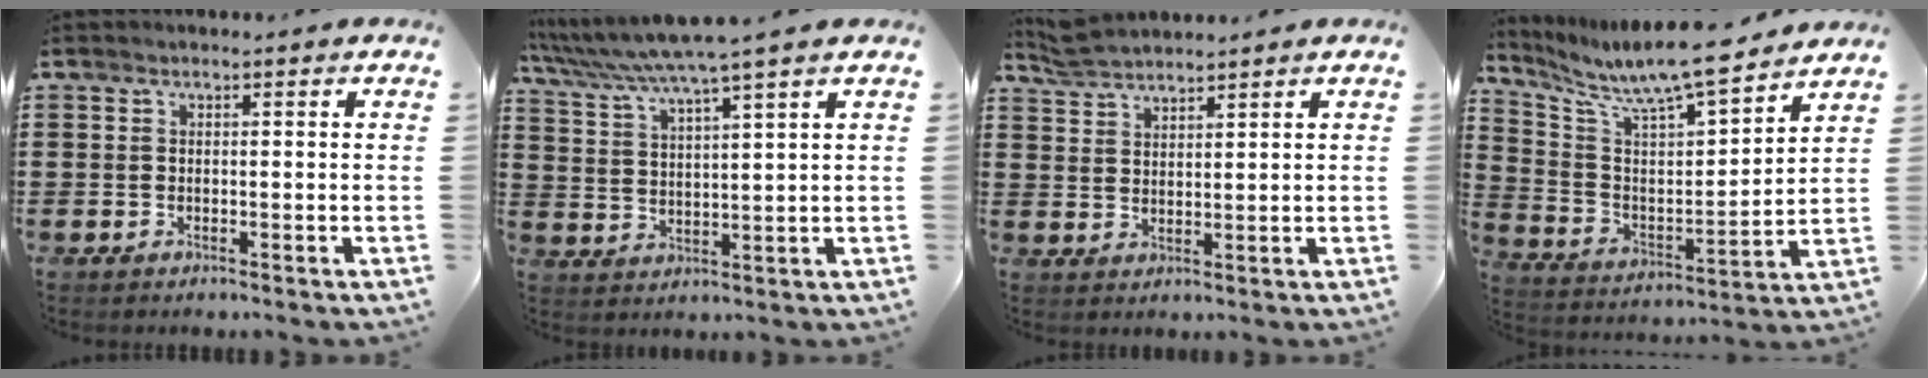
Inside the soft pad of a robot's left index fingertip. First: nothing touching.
{"total": 5.9, "force": [5.0, -1.1, 2.9], "torque": [-0.074, -0.032, 0.082]}
{"total": 4.0, "force": [3.9, 0.6, 0.8], "torque": [-0.027, -0.005, 0.074]}
{"total": 8.6, "force": [8.0, 0.1, 3.2], "torque": [-0.100, -0.062, 0.131]}